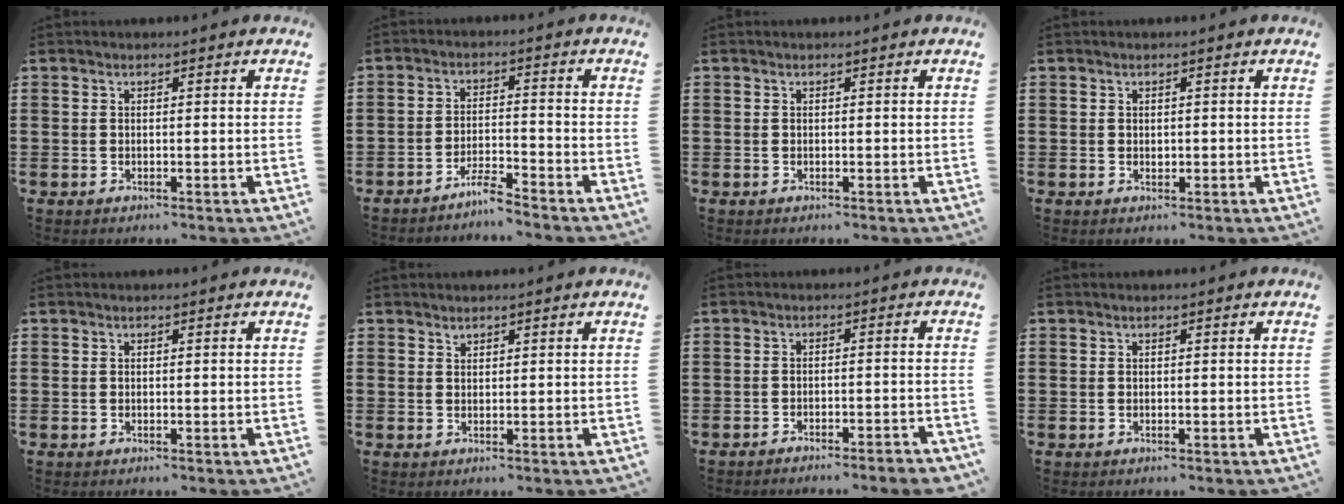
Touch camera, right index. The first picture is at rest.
{"total": 3.7, "force": [-3.4, 0.0, 1.2], "torque": [-0.032, 0.001, -0.070]}
{"total": 0.0}
{"total": 0.6, "force": [0.1, 0.5, 0.3], "torque": [-0.008, 0.002, 0.002]}
{"total": 0.0}
{"total": 0.8, "force": [0.8, 0.3, 0.0], "torque": [-0.001, 0.000, 0.016]}
{"total": 2.5, "force": [-2.5, -0.1, 0.5], "torque": [-0.011, -0.002, -0.052]}
{"total": 0.0}